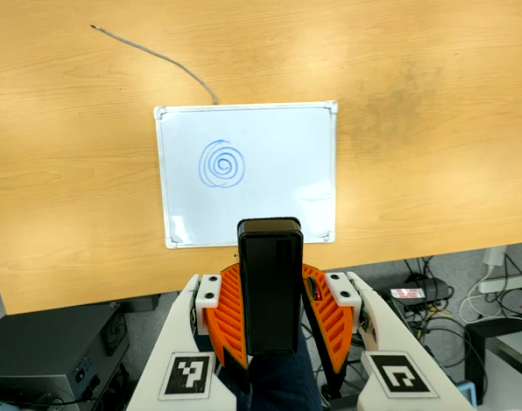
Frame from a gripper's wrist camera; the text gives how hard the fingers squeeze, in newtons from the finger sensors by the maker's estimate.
{"total": 5.2, "left": 4.8, "right": 5.6}